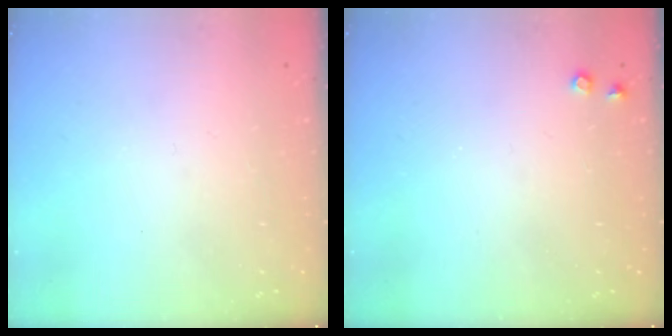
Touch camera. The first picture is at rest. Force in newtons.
{"total": 5.7, "press": 5.6, "slide": 0.6}